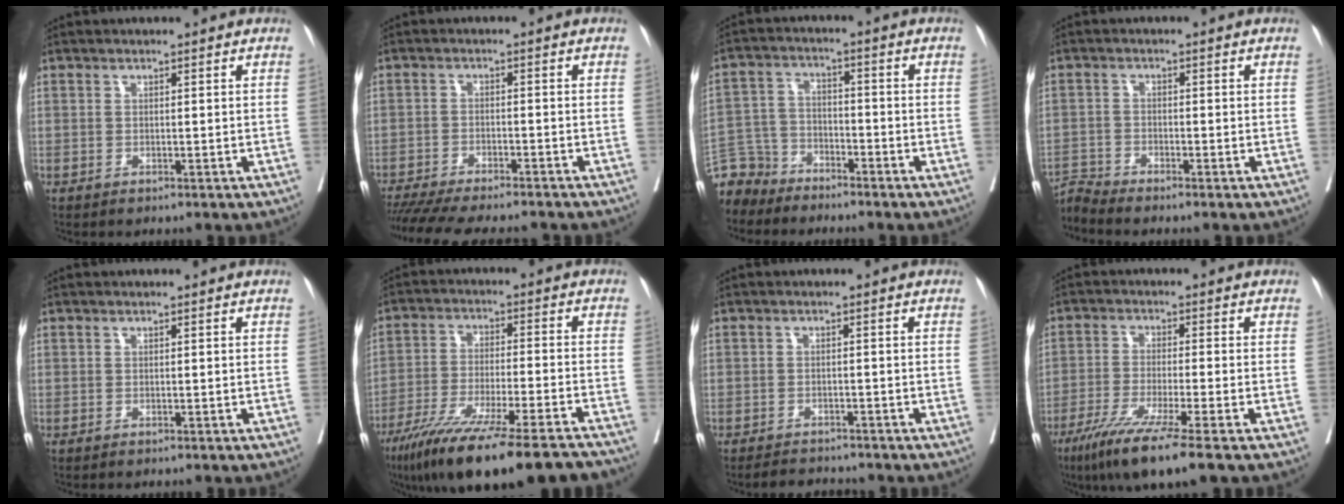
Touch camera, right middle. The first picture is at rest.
{"total": 16.1, "force": [-14.4, 2.1, 7.0], "torque": [-0.132, -0.029, -0.204]}
{"total": 7.4, "force": [-6.6, 3.1, -0.5], "torque": [0.009, 0.010, -0.134]}
{"total": 3.3, "force": [-3.0, -1.2, -0.7], "torque": [0.009, -0.010, -0.058]}
{"total": 0.0}
{"total": 23.2, "force": [-19.0, 1.4, 13.4], "torque": [-0.173, -0.044, -0.289]}
{"total": 3.5, "force": [-3.4, 0.8, 0.5], "torque": [-0.005, -0.008, -0.053]}
{"total": 10.5, "force": [-6.9, -0.9, 7.9], "torque": [-0.134, -0.031, -0.116]}